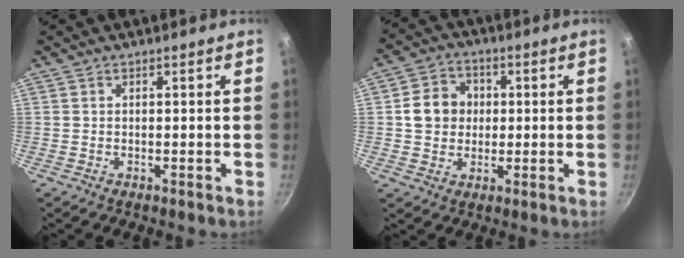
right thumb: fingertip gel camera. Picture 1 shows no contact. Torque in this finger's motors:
{"motor_torque": [0.92, 0.73, 0.52, -0.30, 0.02]}